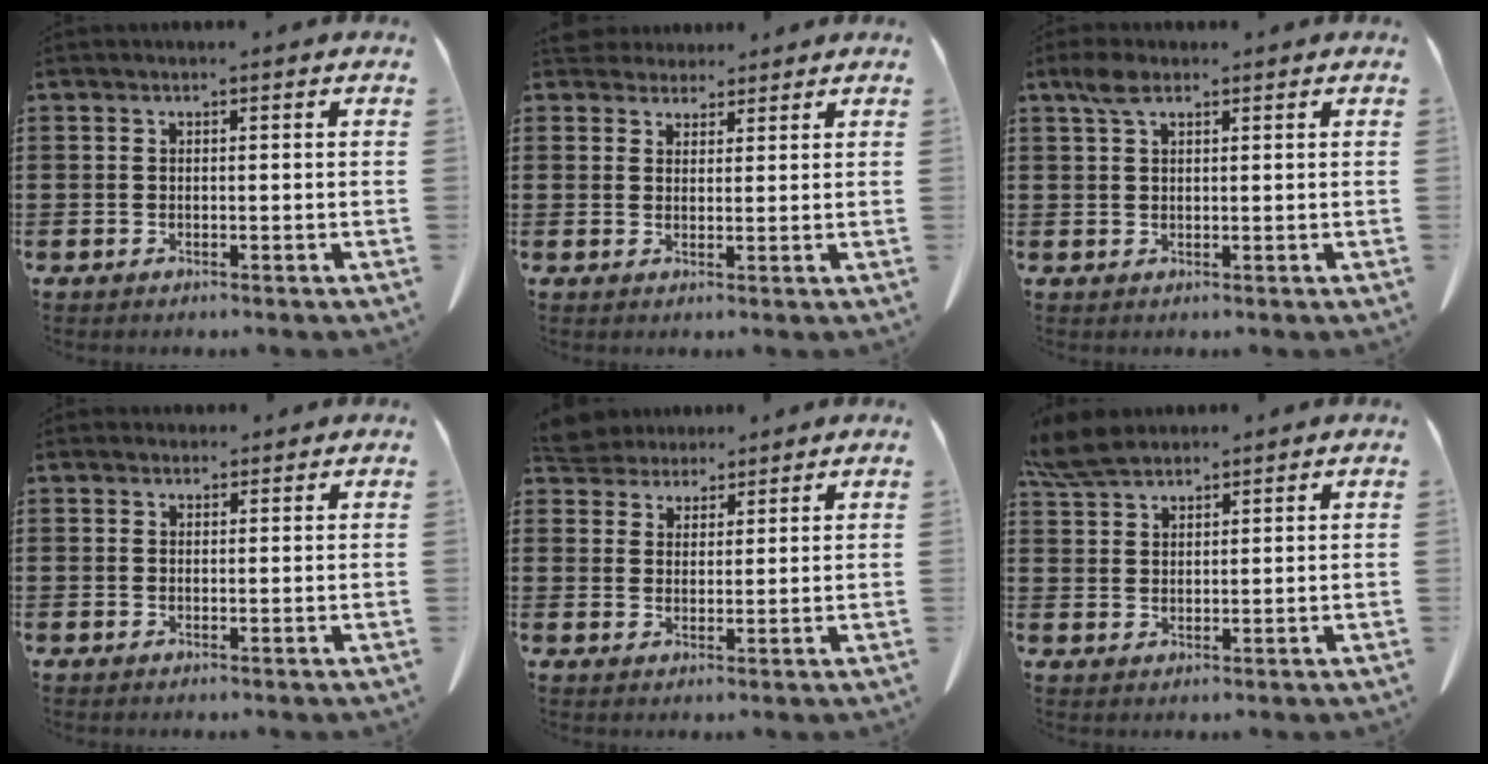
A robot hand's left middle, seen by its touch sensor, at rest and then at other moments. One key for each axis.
{"total": 3.1, "fx": 2.9, "fy": 1.2, "fz": 0.1, "tx": -0.005, "ty": -0.006, "tz": 0.056}
{"total": 3.0, "fx": 1.6, "fy": 1.3, "fz": 2.1, "tx": -0.048, "ty": 0.005, "tz": 0.029}
{"total": 1.4, "fx": 1.3, "fy": 0.6, "fz": 0.1, "tx": 0.003, "ty": -0.003, "tz": 0.024}
{"total": 4.7, "fx": 4.4, "fy": 1.6, "fz": 0.4, "tx": -0.029, "ty": -0.011, "tz": 0.083}
{"total": 5.5, "fx": 4.8, "fy": 1.4, "fz": 2.2, "tx": -0.058, "ty": -0.004, "tz": 0.092}